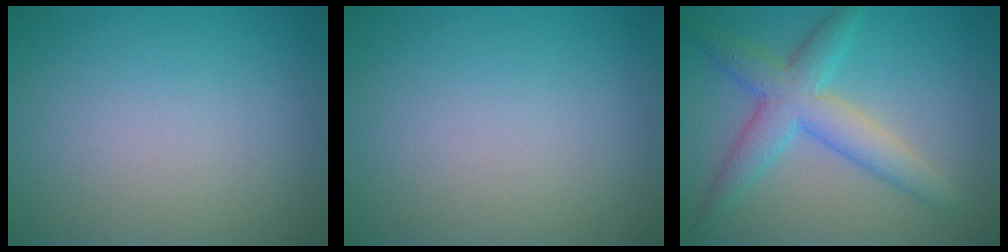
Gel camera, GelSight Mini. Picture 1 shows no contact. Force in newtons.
{"total": 0.0}
{"total": 5.1, "press": 5.1, "slide": 0.1}